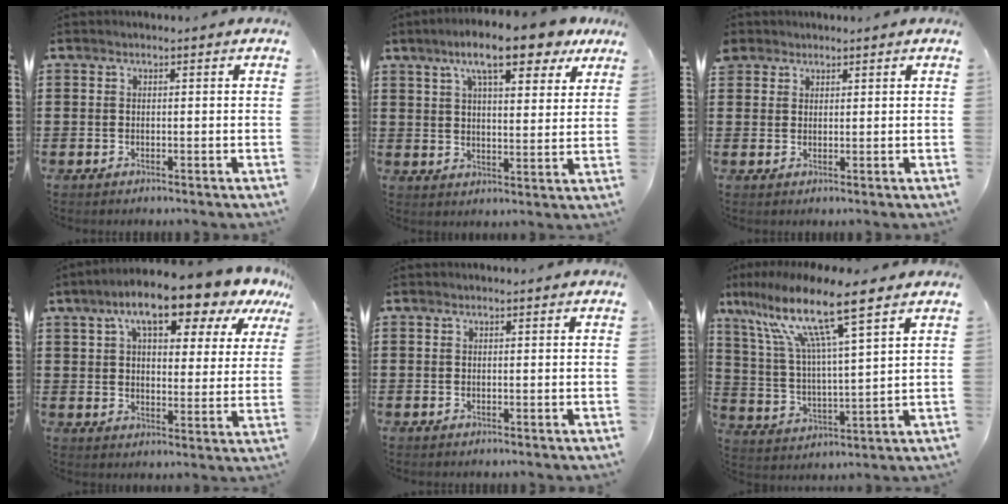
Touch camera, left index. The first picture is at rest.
{"total": 11.0, "force": [7.9, 2.5, 7.3], "torque": [-0.130, -0.016, 0.133]}
{"total": 2.0, "force": [1.6, 1.2, 0.0], "torque": [-0.007, 0.008, 0.031]}
{"total": 11.0, "force": [8.0, 2.7, 7.0], "torque": [-0.134, -0.029, 0.133]}
{"total": 0.0}
{"total": 12.0, "force": [8.6, 0.6, 8.4], "torque": [-0.192, -0.043, 0.137]}